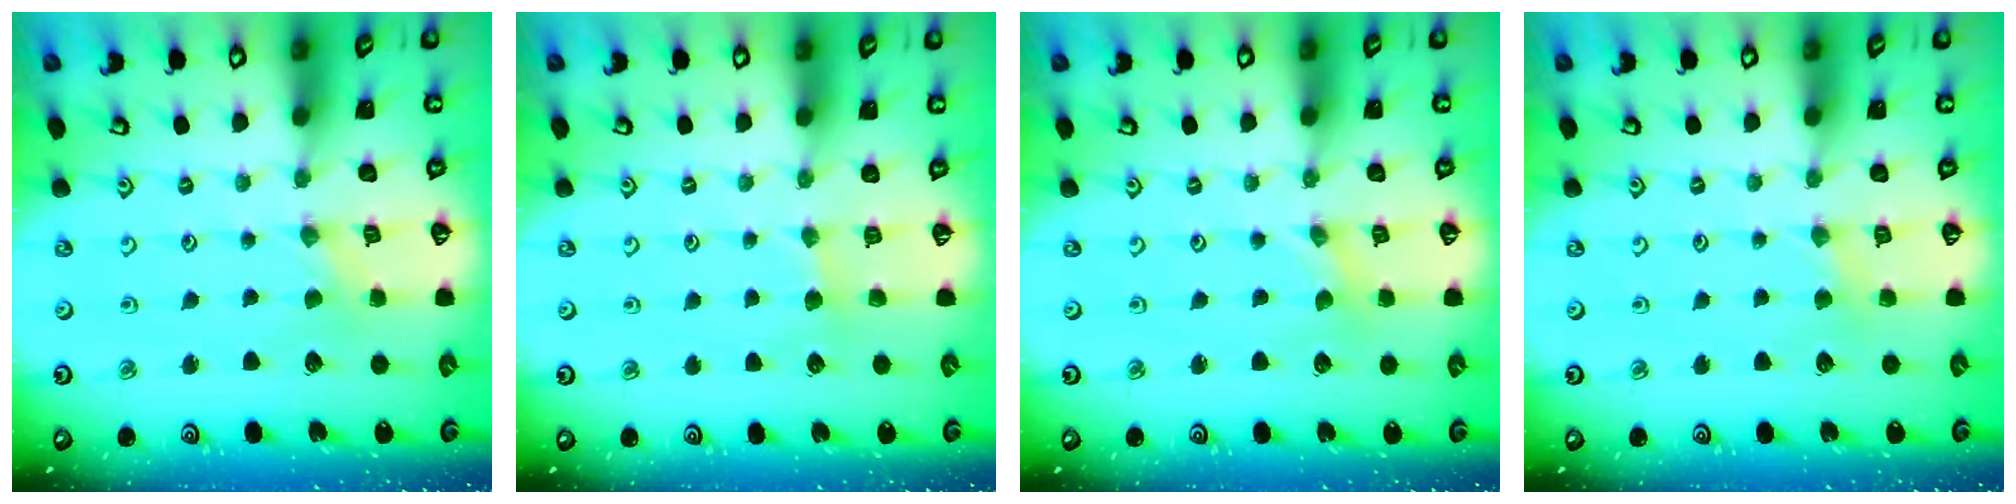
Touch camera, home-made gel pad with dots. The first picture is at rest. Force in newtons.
{"total": 2.7, "press": 2.6, "slide": 0.4}
{"total": 0.0}
{"total": 2.6, "press": 2.6, "slide": 0.5}